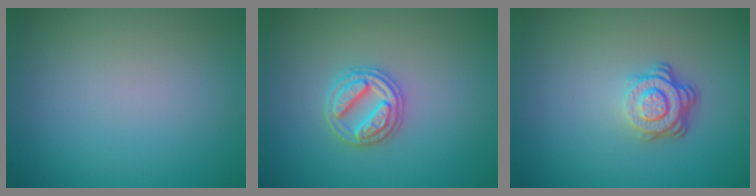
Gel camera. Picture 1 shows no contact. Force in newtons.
{"total": 3.0, "press": 2.9, "slide": 0.4}
{"total": 3.6, "press": 2.6, "slide": 2.5}